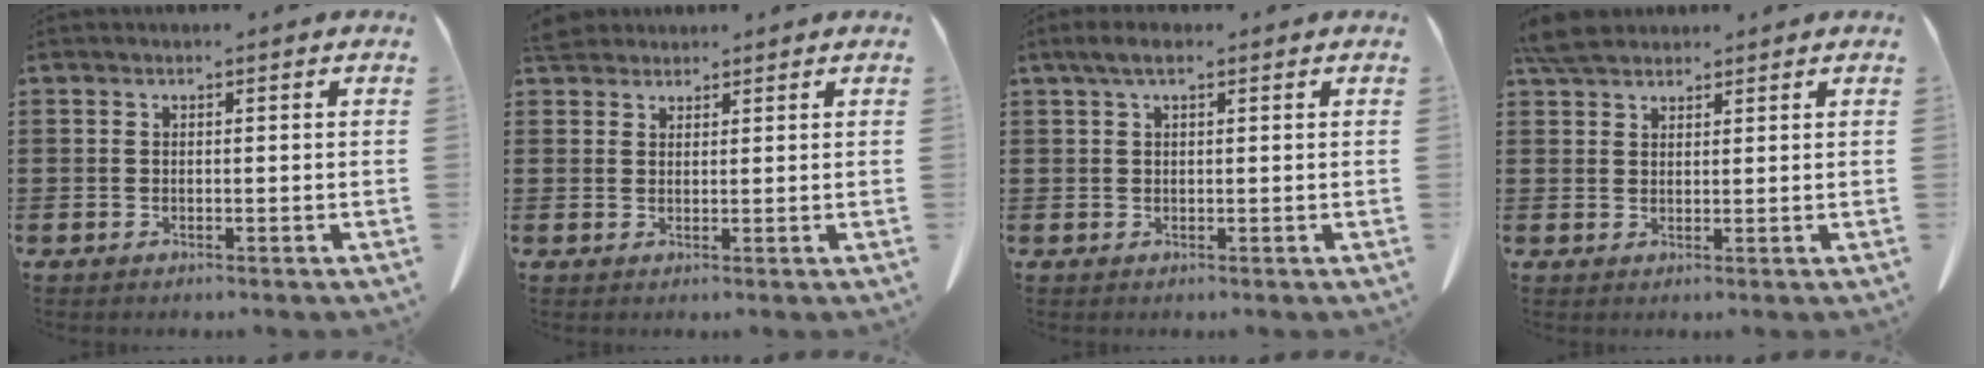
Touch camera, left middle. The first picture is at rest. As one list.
[{"total": 3.0, "force": [2.7, 1.0, 0.8], "torque": [-0.024, 0.000, 0.054]}, {"total": 2.4, "force": [1.0, 0.7, 2.1], "torque": [-0.042, 0.004, 0.017]}, {"total": 4.3, "force": [3.8, 1.4, 1.5], "torque": [-0.040, -0.002, 0.074]}]